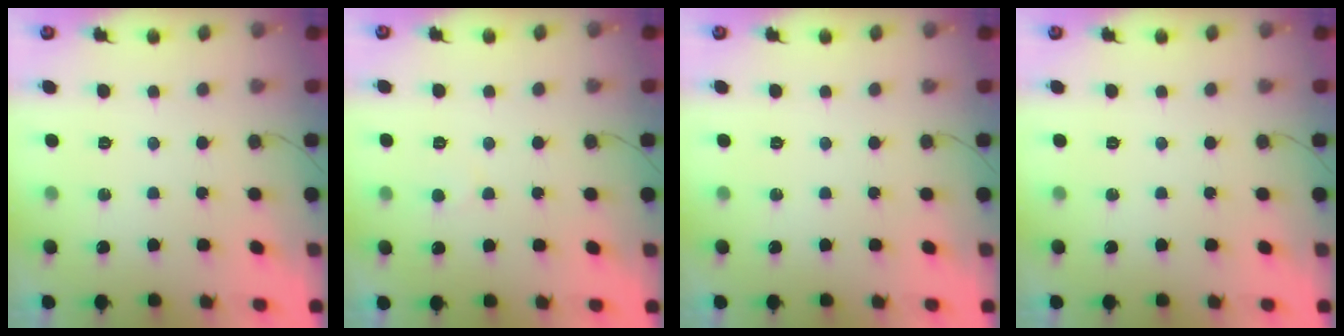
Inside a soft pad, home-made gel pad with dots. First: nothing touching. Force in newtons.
{"total": 3.4, "press": 3.4, "slide": 0.3}
{"total": 0.0}
{"total": 0.0}